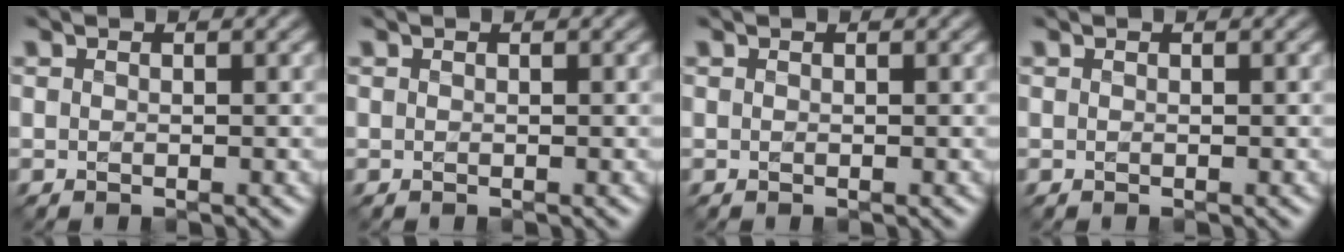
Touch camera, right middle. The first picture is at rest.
{"total": 0.0}
{"total": 0.0}
{"total": 0.0}